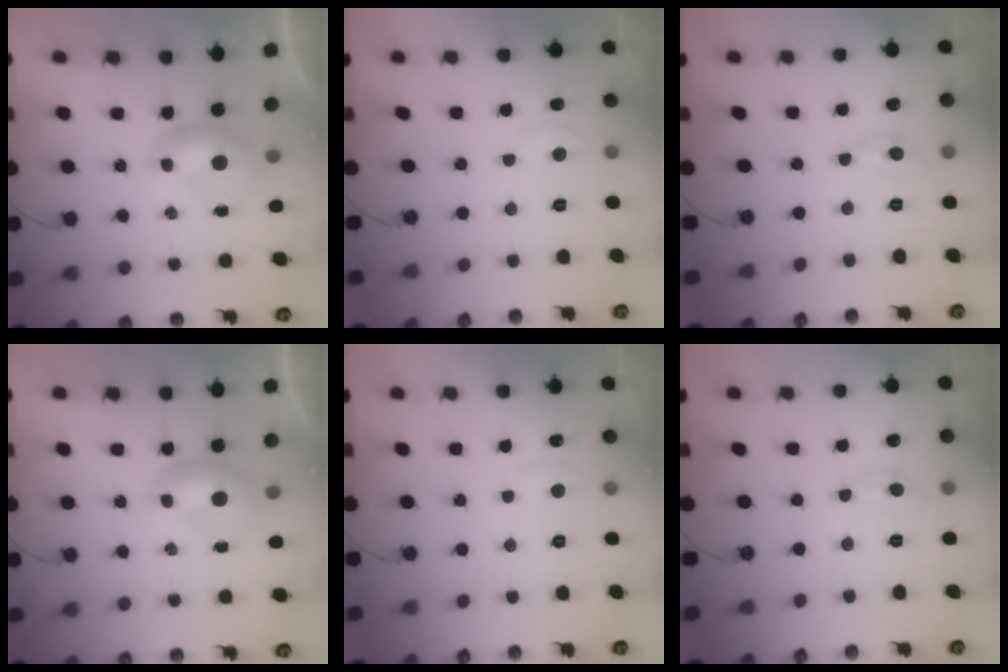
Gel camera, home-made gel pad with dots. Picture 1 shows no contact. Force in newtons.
{"total": 3.0, "press": 2.9, "slide": 0.5}
{"total": 0.5, "press": 0.5, "slide": 0.3}
{"total": 0.0}
{"total": 1.4, "press": 1.3, "slide": 0.6}
{"total": 0.0}